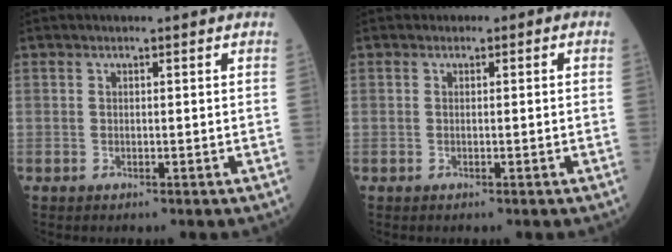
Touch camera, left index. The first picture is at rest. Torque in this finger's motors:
{"motor_torque": [0.80, -0.78, 0.10, 0.04]}